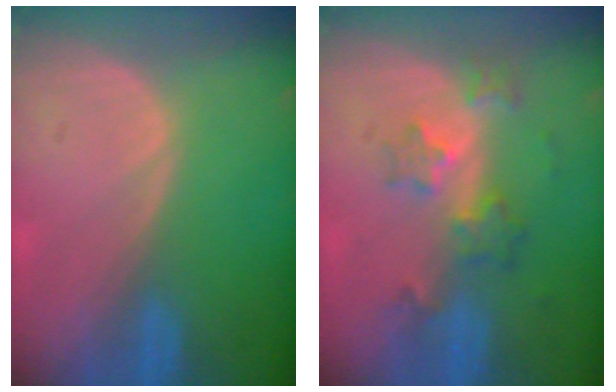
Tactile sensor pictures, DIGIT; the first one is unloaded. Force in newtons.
{"total": 5.9, "press": 5.3, "slide": 2.7}